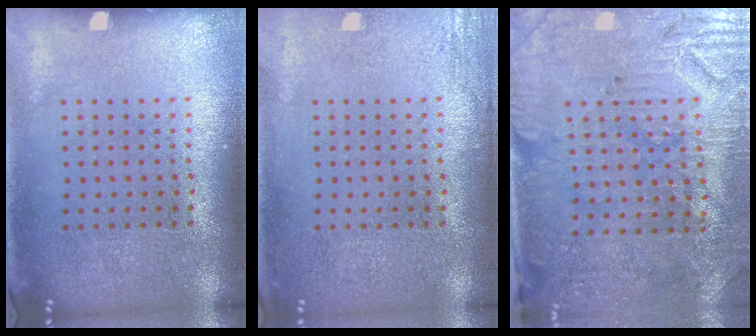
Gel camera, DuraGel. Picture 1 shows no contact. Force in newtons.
{"total": 1.8, "press": 1.8, "slide": 0.2}
{"total": 3.1, "press": 2.8, "slide": 1.4}